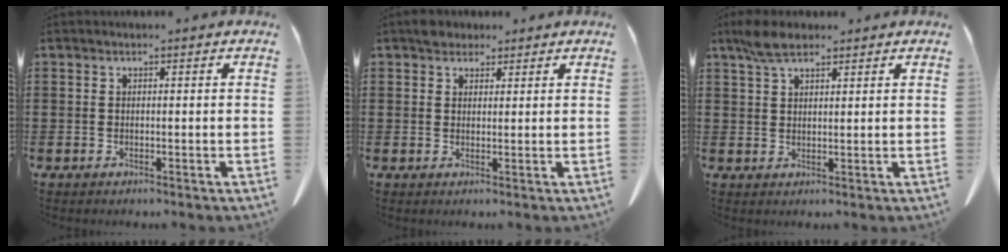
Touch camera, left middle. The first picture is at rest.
{"total": 2.5, "force": [2.1, 1.3, 0.4], "torque": [-0.006, 0.003, 0.039]}
{"total": 4.5, "force": [3.1, 1.7, 2.8], "torque": [-0.062, 0.006, 0.057]}